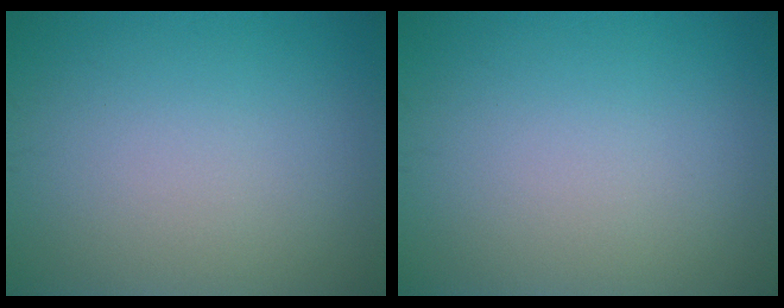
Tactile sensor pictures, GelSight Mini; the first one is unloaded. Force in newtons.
{"total": 0.0}